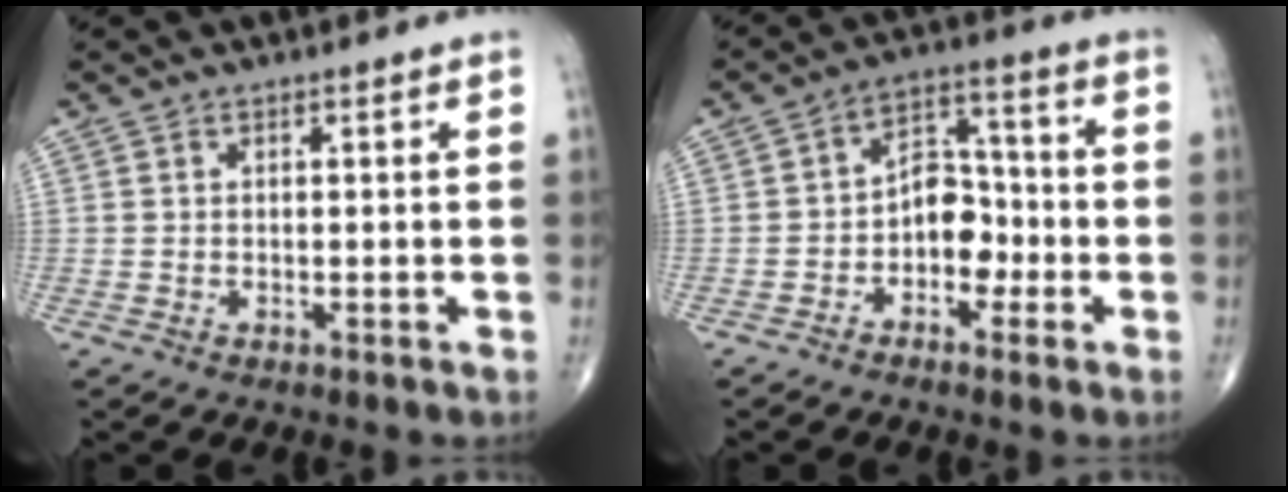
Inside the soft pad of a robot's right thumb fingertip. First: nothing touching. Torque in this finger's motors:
{"motor_torque": [1.96, 2.60, 0.03, -0.27, 0.01]}